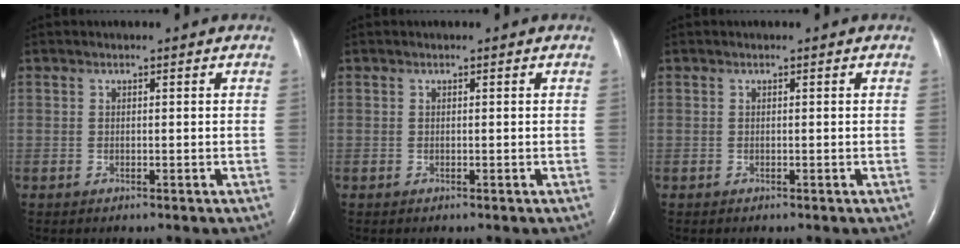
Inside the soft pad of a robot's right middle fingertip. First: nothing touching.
{"total": 0.0}
{"total": 0.0}